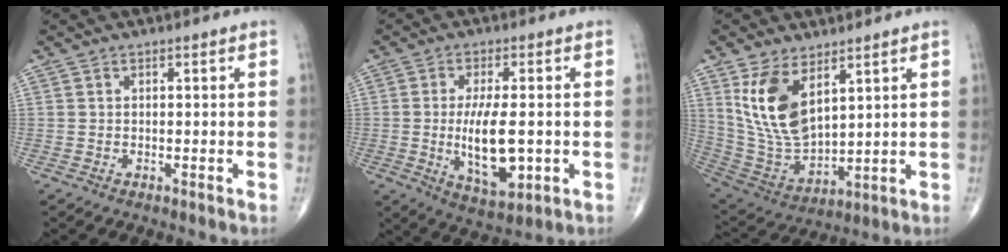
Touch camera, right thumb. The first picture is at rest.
{"total": 11.4, "force": [-1.3, 4.6, 10.4], "torque": [-0.179, -0.015, -0.013]}
{"total": 14.3, "force": [6.3, 7.2, 10.6], "torque": [-0.195, -0.032, 0.144]}